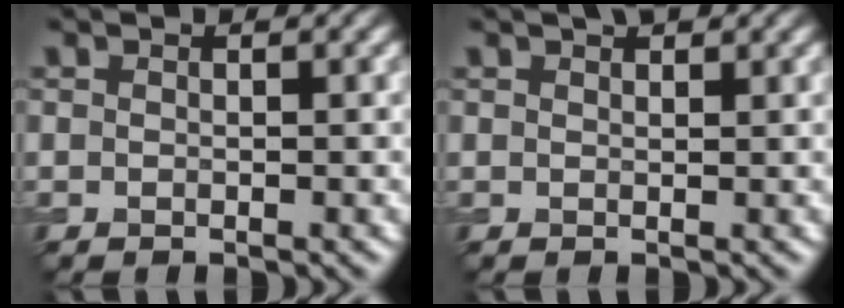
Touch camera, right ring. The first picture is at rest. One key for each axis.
{"total": 1.5, "fx": 1.2, "fy": 0.5, "fz": 0.7, "tx": -0.014, "ty": 0.000, "tz": 0.016}